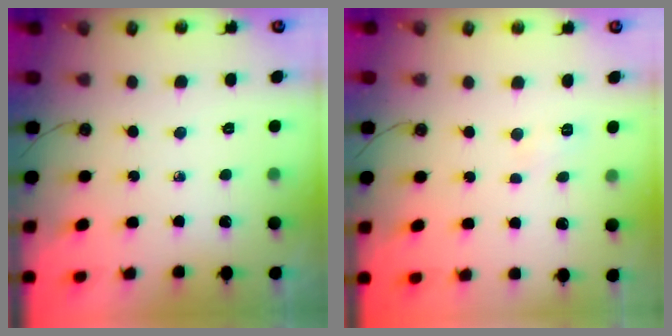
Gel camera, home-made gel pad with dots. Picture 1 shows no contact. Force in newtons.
{"total": 3.2, "press": 3.1, "slide": 0.7}